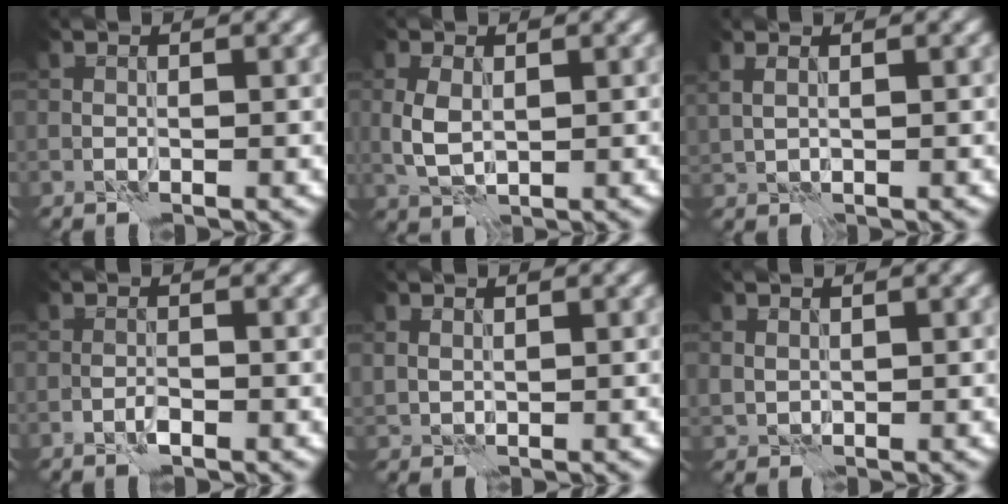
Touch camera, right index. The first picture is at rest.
{"total": 2.5, "force": [0.5, 1.6, 1.8], "torque": [-0.046, -0.002, 0.012]}
{"total": 1.4, "force": [1.2, 0.5, 0.6], "torque": [-0.010, -0.002, 0.016]}
{"total": 0.8, "force": [-0.5, 0.3, 0.6], "torque": [-0.013, 0.000, -0.011]}
{"total": 1.0, "force": [0.8, 0.5, 0.1], "torque": [-0.004, -0.002, 0.019]}
{"total": 1.1, "force": [0.7, 0.8, 0.0], "torque": [-0.002, -0.004, 0.016]}